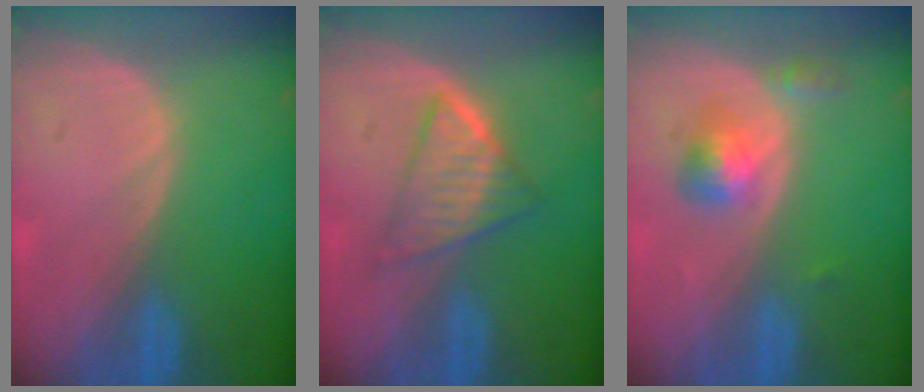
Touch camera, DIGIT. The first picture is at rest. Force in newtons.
{"total": 5.6, "press": 5.5, "slide": 1.4}
{"total": 3.7, "press": 3.7, "slide": 0.2}